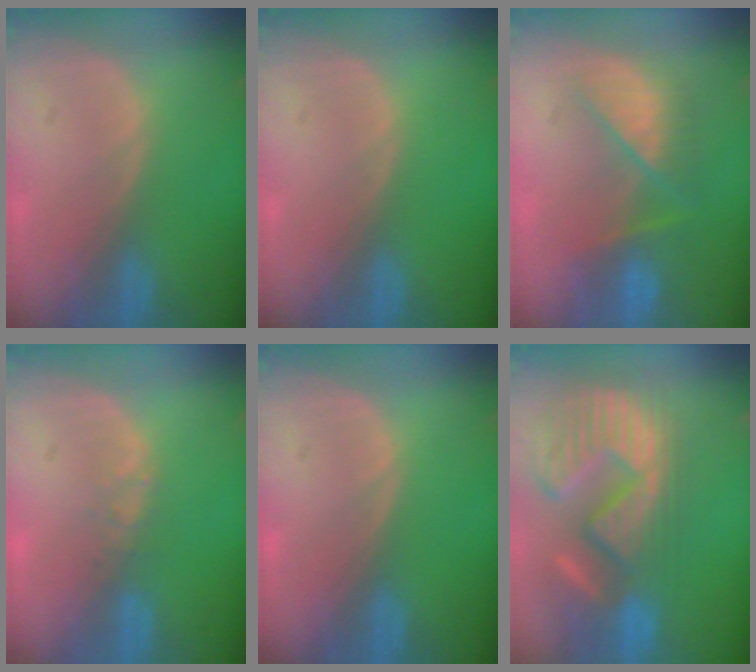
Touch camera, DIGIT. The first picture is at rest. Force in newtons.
{"total": 0.0}
{"total": 7.5, "press": 7.3, "slide": 1.9}
{"total": 1.4, "press": 1.4, "slide": 0.2}
{"total": 0.0}
{"total": 15.4, "press": 12.7, "slide": 8.7}